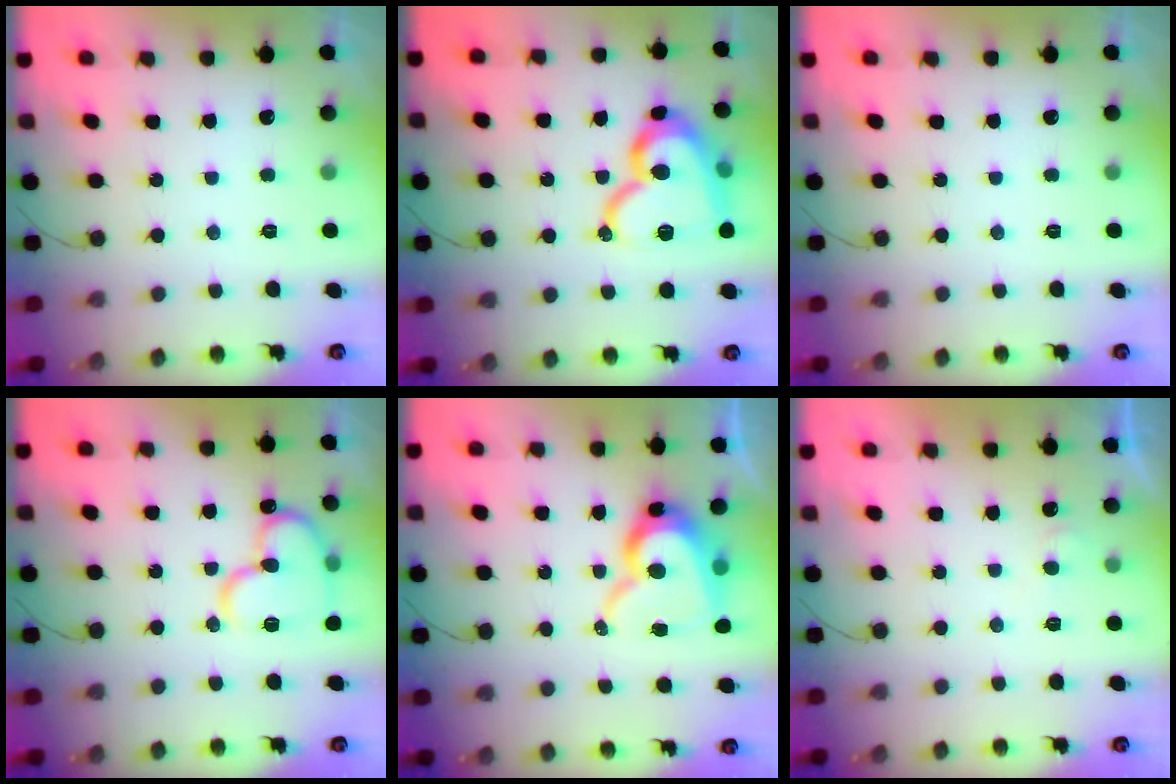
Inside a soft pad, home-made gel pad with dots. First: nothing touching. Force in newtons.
{"total": 19.7, "press": 19.6, "slide": 1.7}
{"total": 0.0}
{"total": 15.0, "press": 14.8, "slide": 2.2}
{"total": 14.1, "press": 14.0, "slide": 1.5}
{"total": 3.4, "press": 3.4, "slide": 0.3}